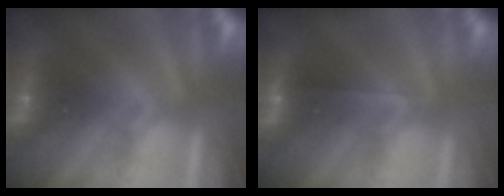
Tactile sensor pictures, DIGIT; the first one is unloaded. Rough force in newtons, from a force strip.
{"total": 1.9}